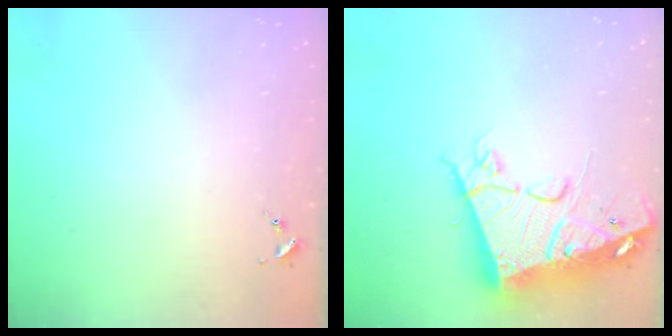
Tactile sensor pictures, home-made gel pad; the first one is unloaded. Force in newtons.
{"total": 18.3, "press": 18.1, "slide": 2.1}